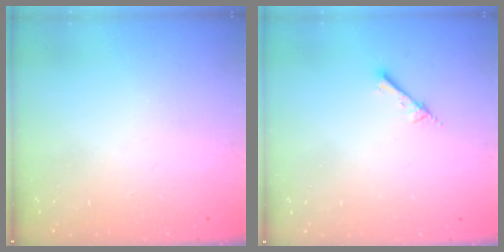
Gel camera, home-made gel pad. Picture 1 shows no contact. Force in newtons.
{"total": 2.4, "press": 2.4, "slide": 0.2}